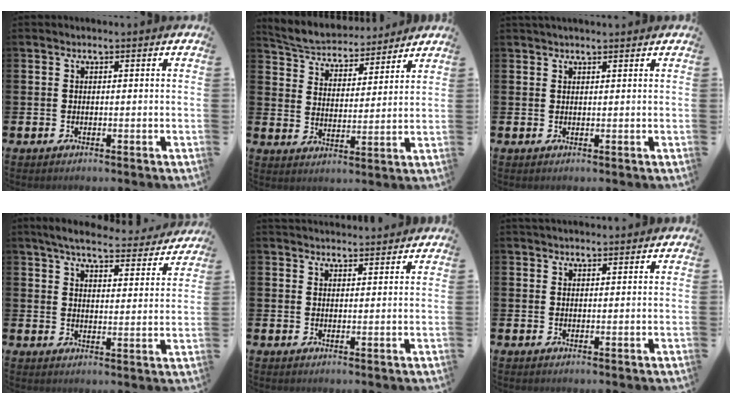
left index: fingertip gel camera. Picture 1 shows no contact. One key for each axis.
{"total": 5.2, "fx": 5.0, "fy": 1.2, "fz": 0.4, "tx": -0.041, "ty": -0.039, "tz": 0.085}
{"total": 1.1, "fx": 1.0, "fy": 0.1, "fz": 0.4, "tx": 0.001, "ty": -0.003, "tz": 0.017}
{"total": 6.0, "fx": 5.5, "fy": 1.0, "fz": 2.0, "tx": -0.049, "ty": -0.036, "tz": 0.093}
{"total": 2.6, "fx": 2.6, "fy": 0.3, "fz": 0.0, "tx": 0.004, "ty": -0.016, "tz": 0.045}
{"total": 1.6, "fx": 1.6, "fy": 0.3, "fz": 0.3, "tx": 0.002, "ty": -0.004, "tz": 0.026}